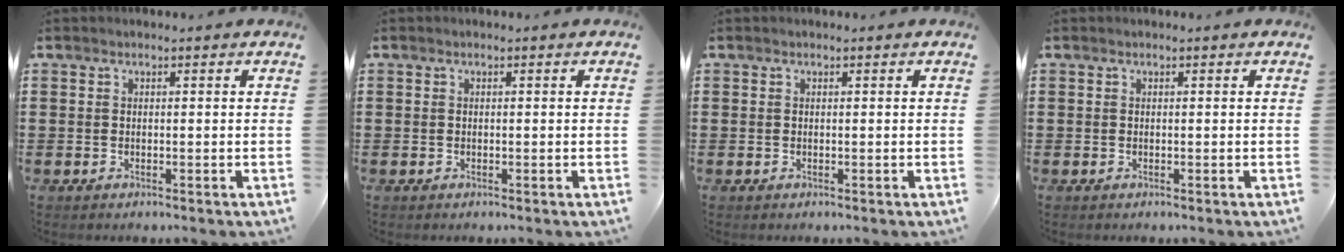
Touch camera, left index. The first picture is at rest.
{"total": 0.0}
{"total": 0.0}
{"total": 0.0}